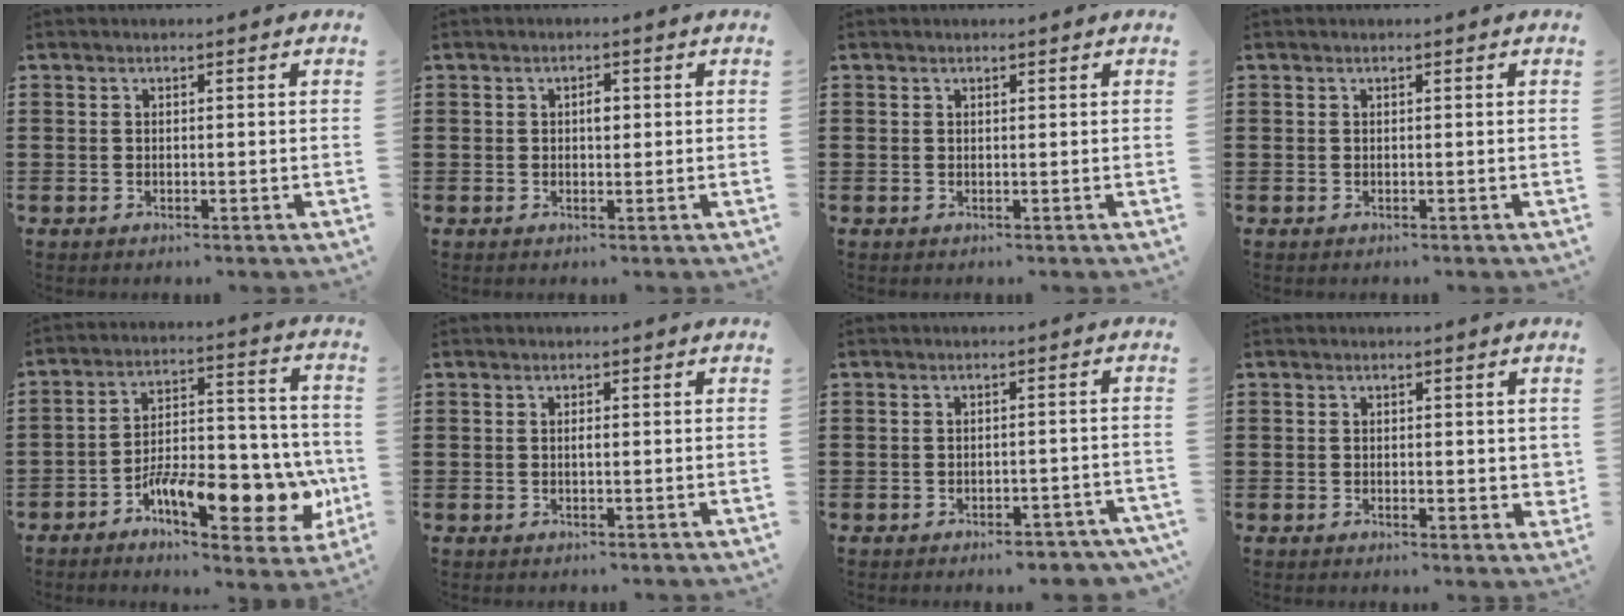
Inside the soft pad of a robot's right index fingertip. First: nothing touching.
{"total": 1.7, "force": [0.2, 0.8, 1.5], "torque": [-0.022, 0.001, 0.001]}
{"total": 0.0}
{"total": 0.0}
{"total": 14.7, "force": [-6.0, 6.6, 11.7], "torque": [-0.173, 0.007, -0.092]}
{"total": 1.0, "force": [0.0, 0.3, 0.9], "torque": [-0.019, -0.002, 0.001]}
{"total": 2.8, "force": [-2.6, 0.3, 0.7], "torque": [-0.015, 0.001, -0.053]}
{"total": 1.6, "force": [0.2, 1.2, 1.1], "torque": [-0.015, 0.004, 0.002]}